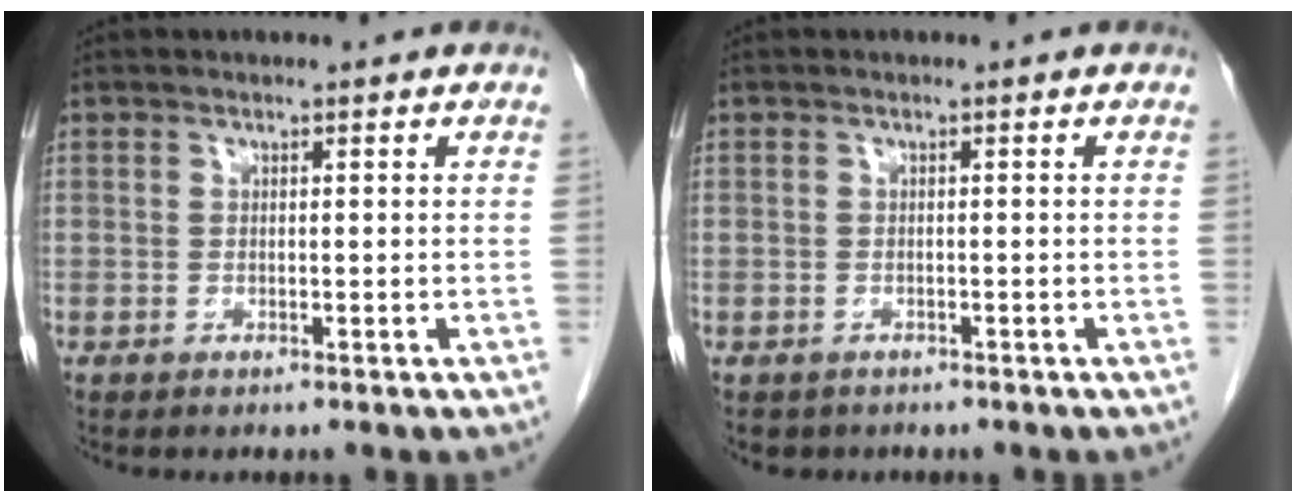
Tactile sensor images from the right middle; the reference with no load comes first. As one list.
[{"total": 1.9, "force": [-1.5, 1.1, 0.2], "torque": [-0.014, -0.002, -0.018]}]